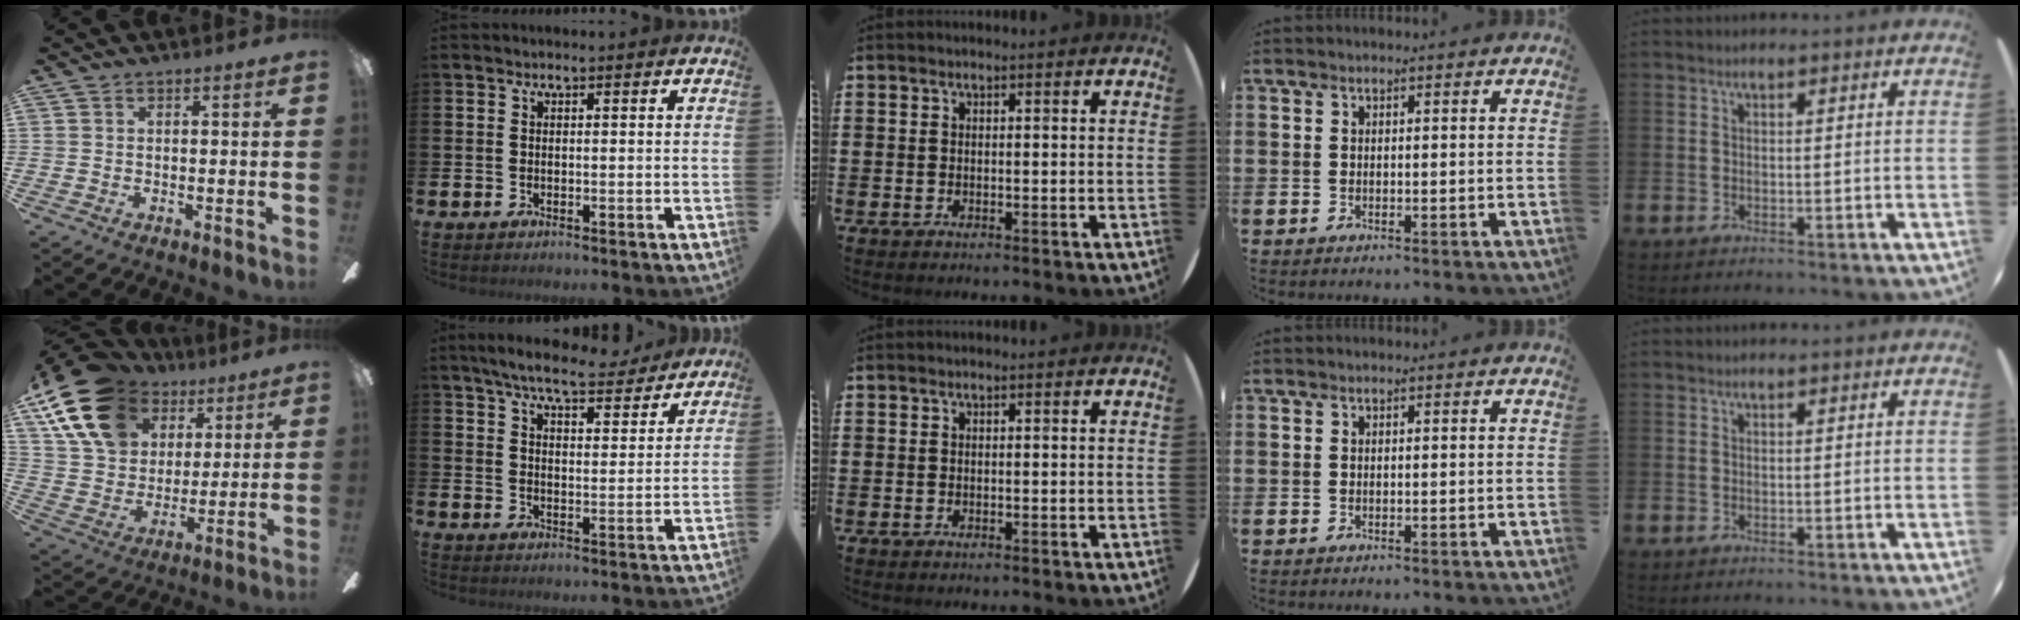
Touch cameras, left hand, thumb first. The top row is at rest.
{"thumb": {"total": 20.4, "force": [10.6, 14.0, 10.3], "torque": [-0.201, -0.036, 0.201]}, "index": {"total": 7.6, "force": [7.1, 1.2, 2.5], "torque": [-0.059, -0.040, 0.122]}}